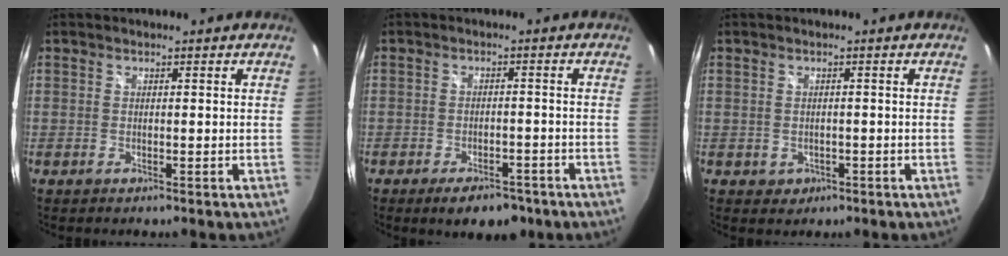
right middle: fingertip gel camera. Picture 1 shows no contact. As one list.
[{"total": 7.0, "force": [-4.9, 3.2, 3.7], "torque": [-0.072, -0.004, -0.065]}, {"total": 2.2, "force": [-0.7, 2.0, 0.8], "torque": [-0.018, -0.003, -0.004]}]